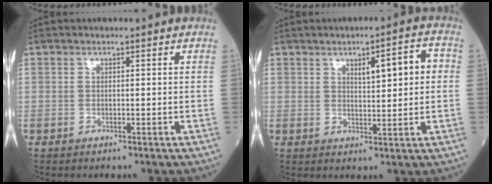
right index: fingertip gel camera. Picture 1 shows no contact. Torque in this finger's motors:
{"motor_torque": [0.39, 0.06, 0.10, 0.04]}